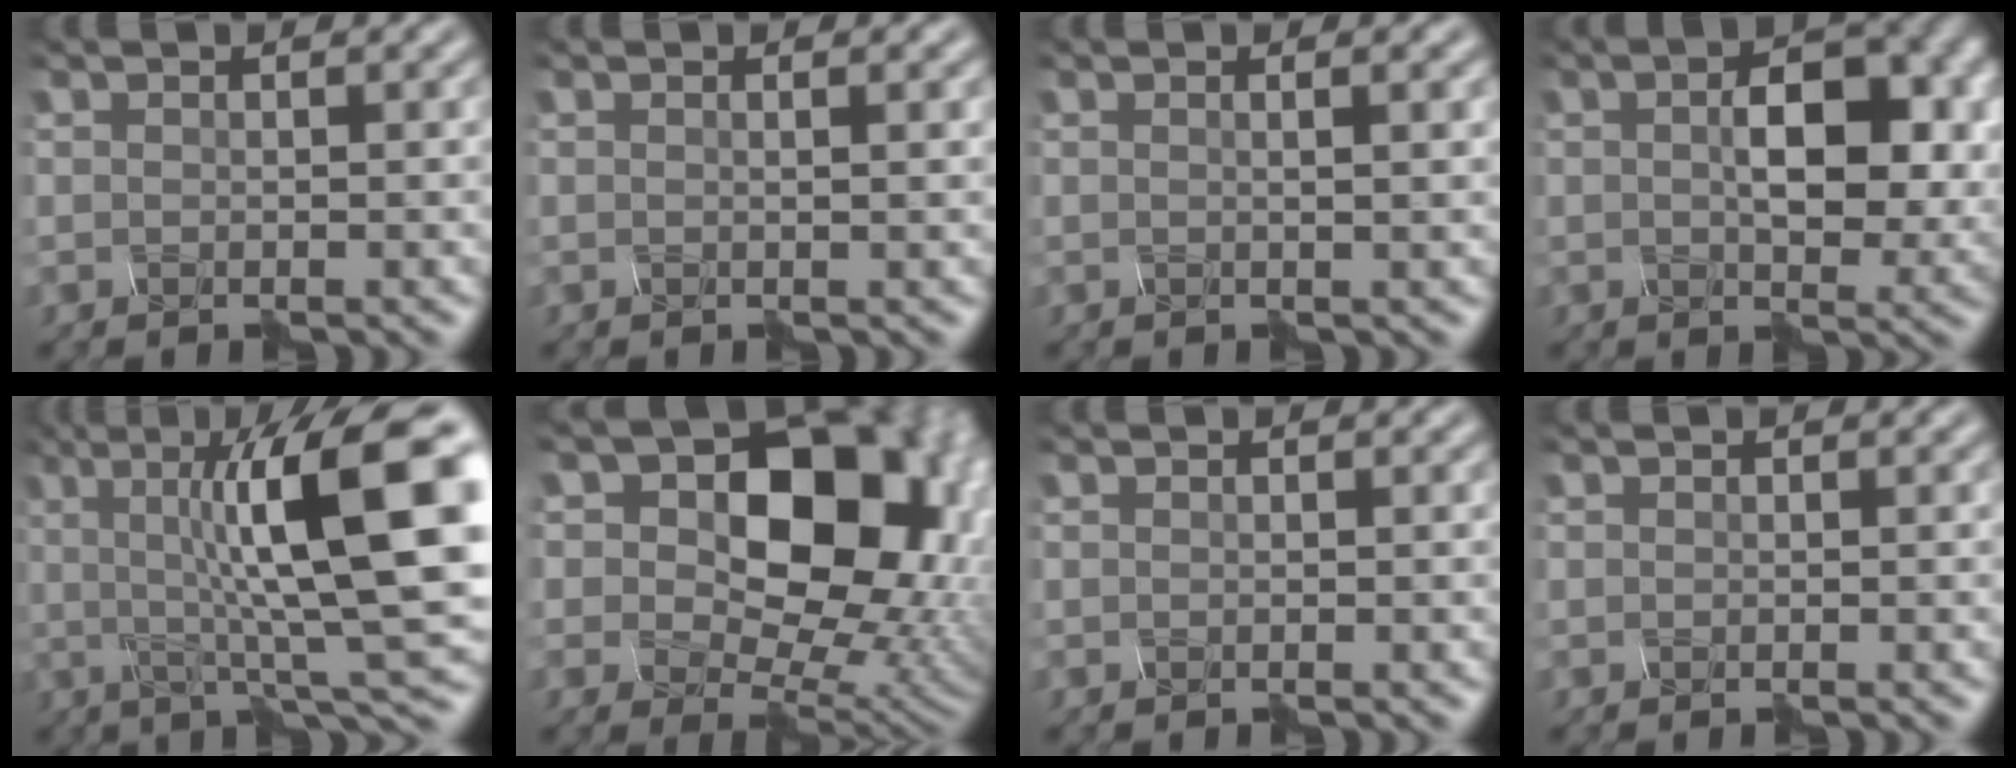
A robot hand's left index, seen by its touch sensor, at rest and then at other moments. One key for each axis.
{"total": 1.2, "fx": 0.2, "fy": 0.4, "fz": 1.1, "tx": -0.007, "ty": 0.010, "tz": -0.002}
{"total": 1.9, "fx": 0.4, "fy": 0.6, "fz": 1.7, "tx": -0.013, "ty": 0.016, "tz": -0.002}
{"total": 6.1, "fx": 0.2, "fy": 2.9, "fz": 5.3, "tx": -0.094, "ty": 0.004, "tz": 0.029}
{"total": 12.4, "fx": 1.6, "fy": 2.6, "fz": 12.0, "tx": -0.183, "ty": 0.004, "tz": 0.044}
{"total": 13.6, "fx": 2.6, "fy": 9.5, "fz": 9.4, "tx": -0.104, "ty": 0.011, "tz": 0.068}
{"total": 0.0}
{"total": 0.0}